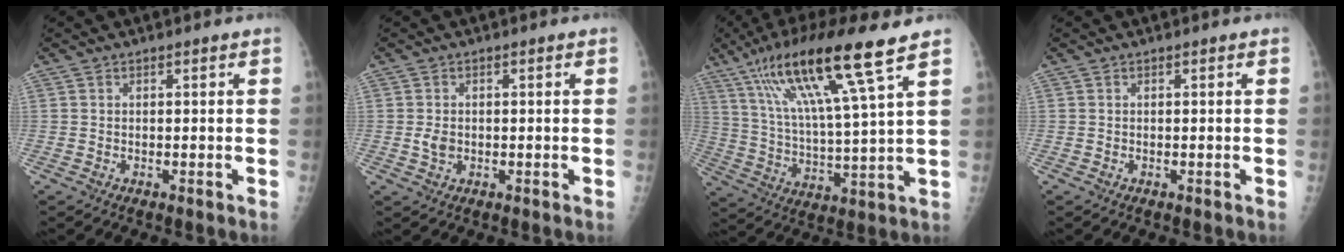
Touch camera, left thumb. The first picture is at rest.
{"total": 2.2, "force": [-0.3, 1.7, 1.4], "torque": [-0.020, 0.001, -0.003]}
{"total": 18.4, "force": [10.6, 1.3, 15.0], "torque": [-0.280, -0.031, 0.193]}
{"total": 0.0}